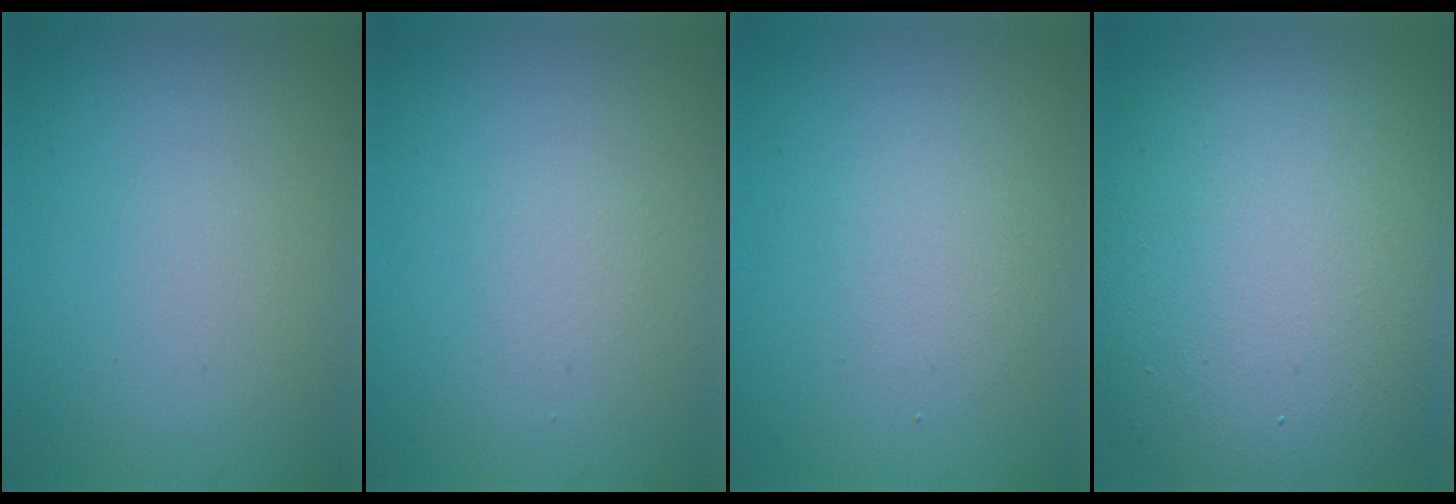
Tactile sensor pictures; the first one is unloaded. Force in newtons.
{"total": 0.7, "press": 0.7, "slide": 0.0}
{"total": 1.8, "press": 1.8, "slide": 0.0}
{"total": 15.2, "press": 15.2, "slide": 0.5}